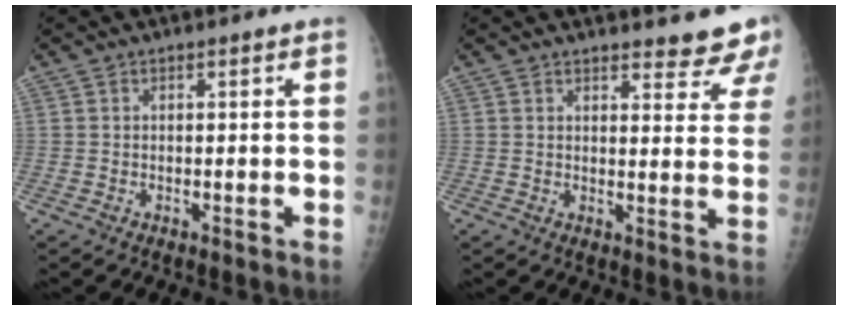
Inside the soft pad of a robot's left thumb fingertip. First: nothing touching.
{"total": 7.9, "force": [7.4, 1.7, 2.0], "torque": [0.009, -0.046, 0.071]}